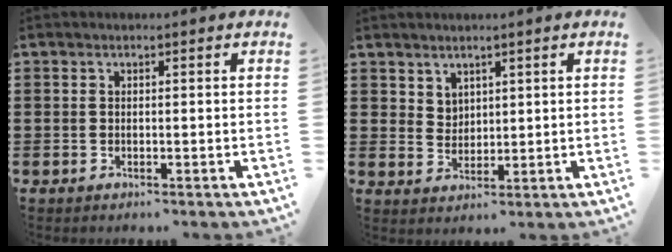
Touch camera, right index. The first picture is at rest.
{"total": 3.1, "force": [2.5, 1.9, 0.2], "torque": [-0.012, 0.002, 0.048]}